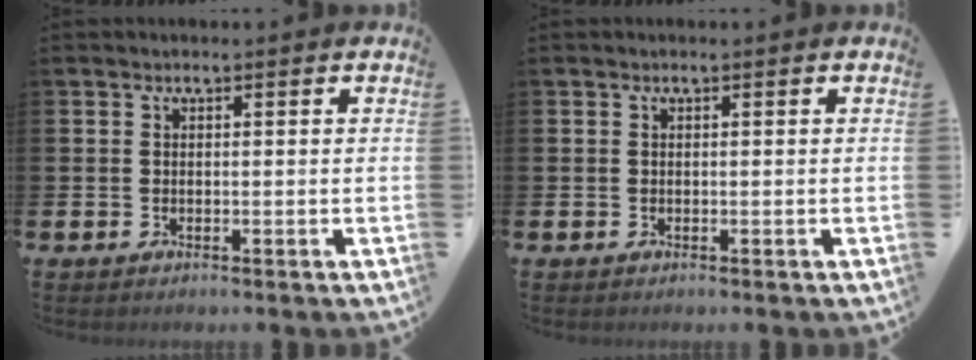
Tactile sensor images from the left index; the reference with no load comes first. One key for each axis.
{"total": 0.0}